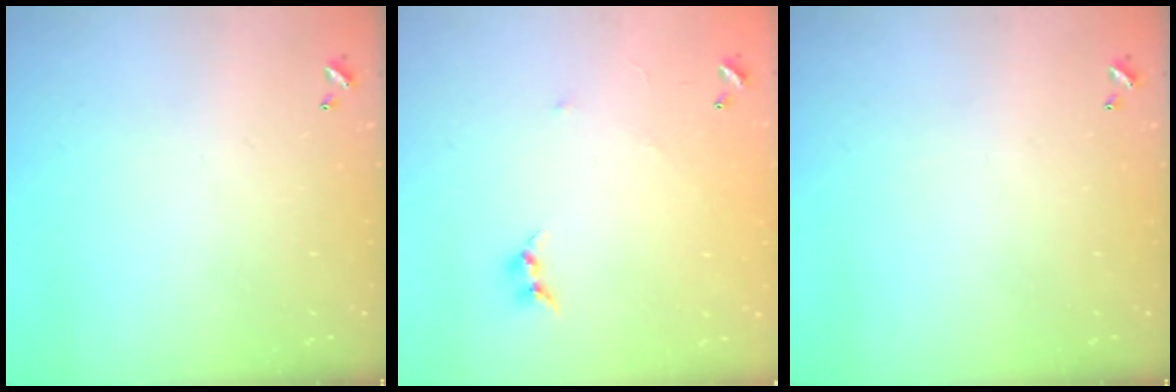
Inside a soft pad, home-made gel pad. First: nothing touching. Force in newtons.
{"total": 5.3, "press": 5.3, "slide": 0.8}
{"total": 0.0}